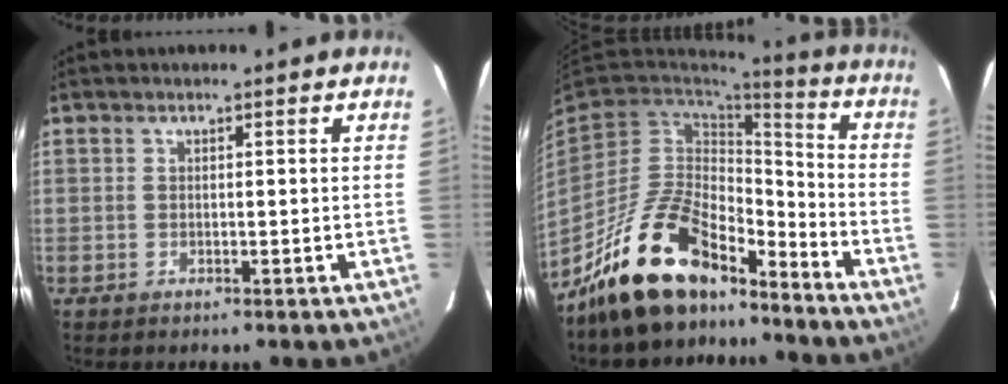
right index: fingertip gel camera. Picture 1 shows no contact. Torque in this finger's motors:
{"motor_torque": [1.09, -1.05, 0.85, 0.21]}